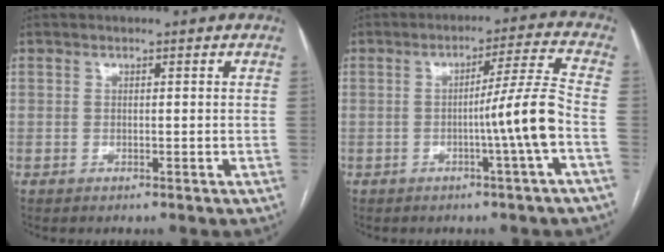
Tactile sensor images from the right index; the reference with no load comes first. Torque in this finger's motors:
{"motor_torque": [0.85, -0.13, 0.56, 0.13]}